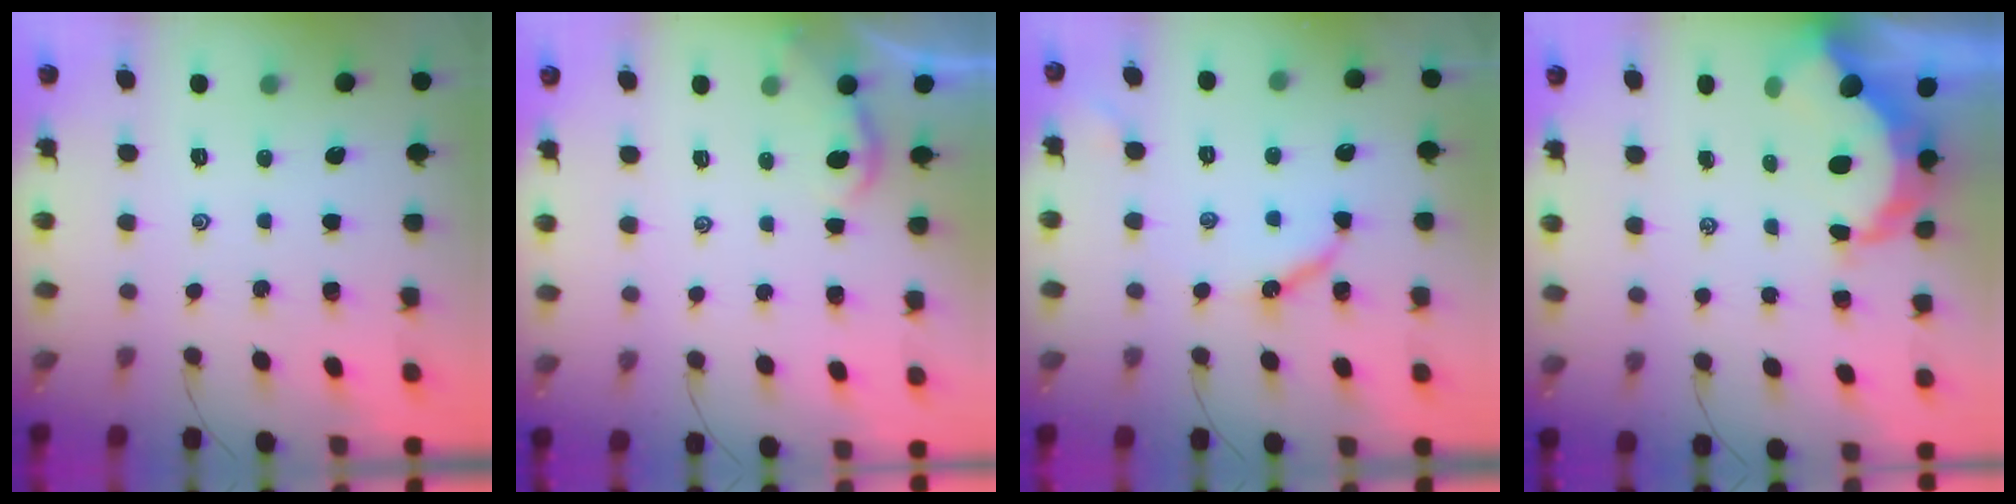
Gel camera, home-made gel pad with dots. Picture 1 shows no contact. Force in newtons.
{"total": 1.6, "press": 1.6, "slide": 0.2}
{"total": 7.3, "press": 7.3, "slide": 0.7}
{"total": 8.9, "press": 8.8, "slide": 0.9}